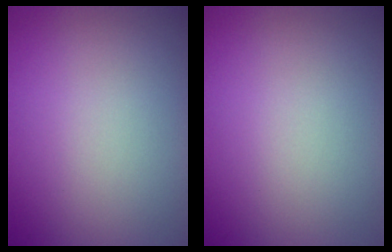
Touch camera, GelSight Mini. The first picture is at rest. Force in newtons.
{"total": 0.0}